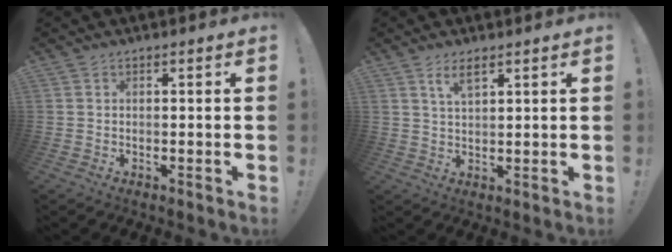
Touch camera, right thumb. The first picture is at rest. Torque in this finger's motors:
{"motor_torque": [0.63, 1.14, 0.77, 0.11, 0.02]}